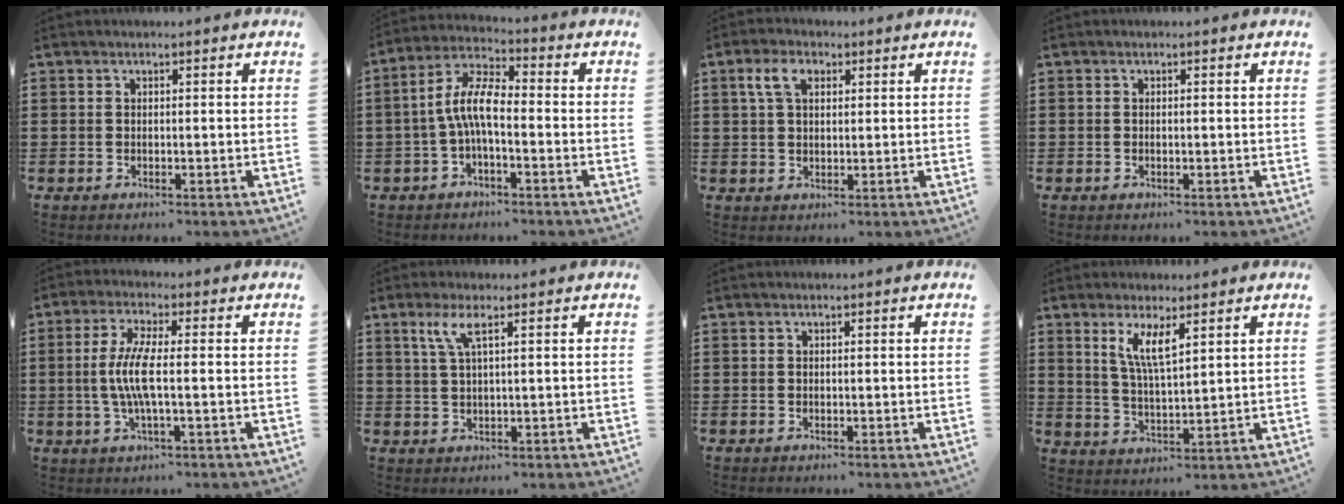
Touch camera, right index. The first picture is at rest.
{"total": 7.4, "force": [-1.3, 2.5, 6.8], "torque": [-0.157, -0.005, -0.030]}
{"total": 4.3, "force": [1.9, 2.4, 3.1], "torque": [-0.070, 0.013, 0.033]}
{"total": 0.0}
{"total": 6.5, "force": [-0.6, 1.1, 6.3], "torque": [-0.142, -0.010, -0.023]}
{"total": 3.8, "force": [1.6, 0.5, 3.4], "torque": [-0.080, 0.000, 0.023]}
{"total": 0.0}
{"total": 5.7, "force": [2.9, 1.3, 4.7], "torque": [-0.102, 0.004, 0.049]}